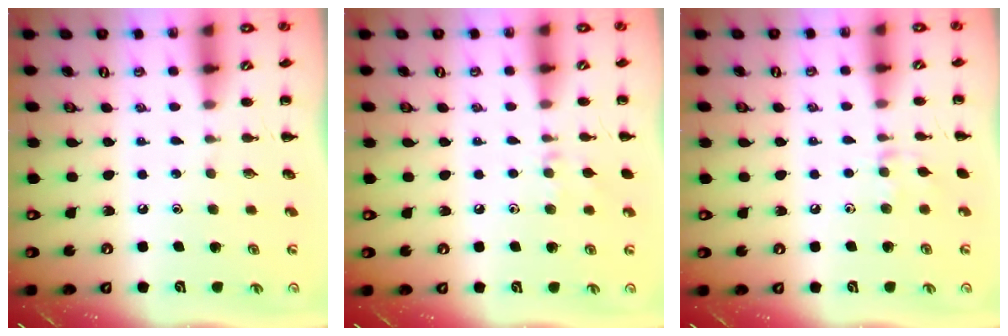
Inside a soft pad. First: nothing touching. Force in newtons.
{"total": 6.1, "press": 5.8, "slide": 2.0}
{"total": 4.4, "press": 4.2, "slide": 1.4}